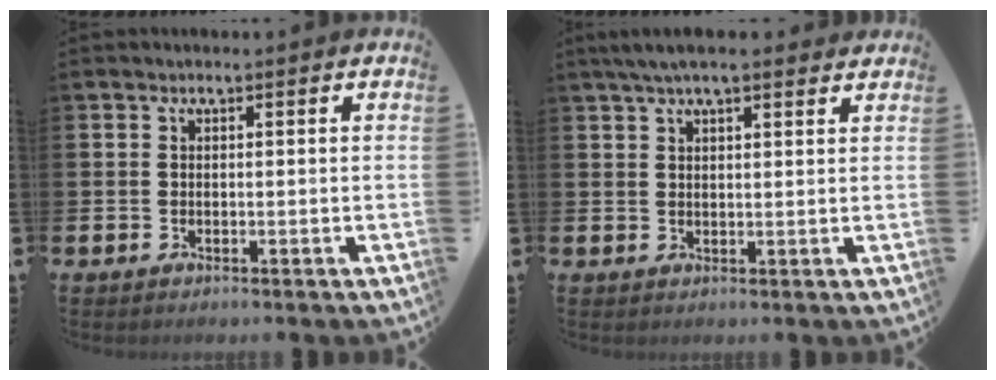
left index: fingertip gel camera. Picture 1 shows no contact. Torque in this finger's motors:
{"motor_torque": [1.11, -1.04, 0.65, 0.21]}